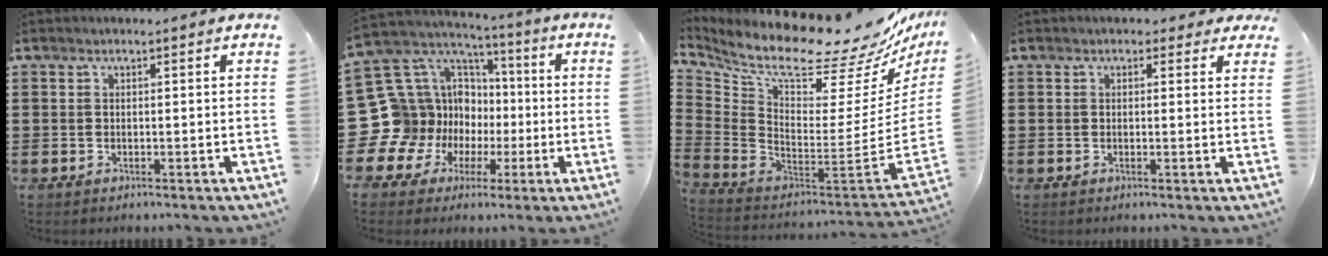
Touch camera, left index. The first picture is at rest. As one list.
[{"total": 15.3, "force": [-1.9, 14.5, 4.5], "torque": [-0.178, -0.028, -0.002]}, {"total": 12.8, "force": [10.7, 1.7, 6.8], "torque": [-0.141, -0.099, 0.173]}, {"total": 1.5, "force": [0.6, 1.1, 0.6], "torque": [-0.009, 0.006, 0.008]}]